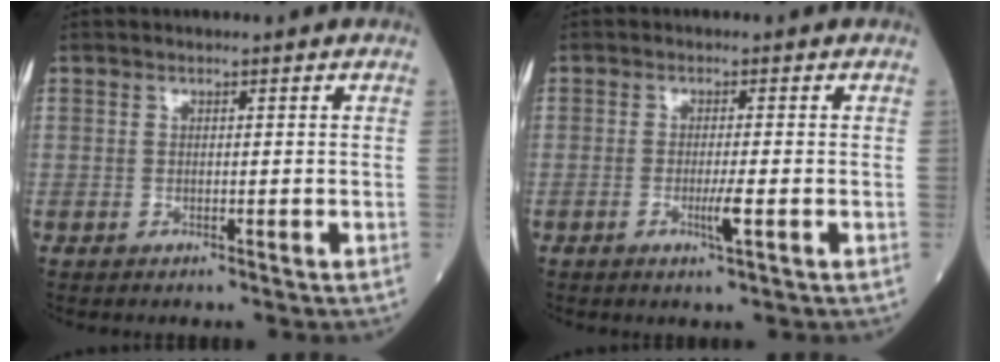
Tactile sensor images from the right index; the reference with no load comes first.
{"total": 2.7, "force": [-0.8, -0.1, 2.6], "torque": [-0.048, -0.006, -0.015]}